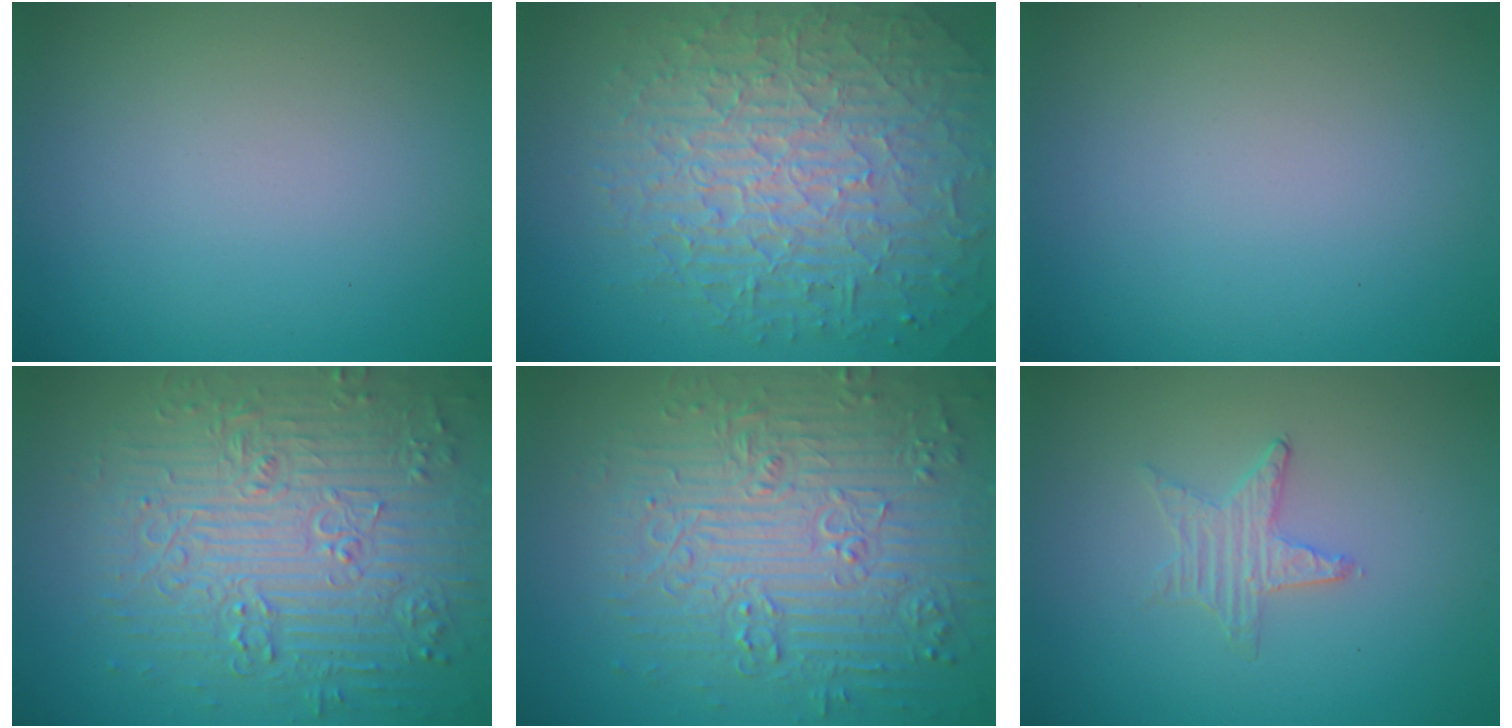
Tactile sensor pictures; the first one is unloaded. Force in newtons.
{"total": 9.8, "press": 6.4, "slide": 7.4}
{"total": 0.0}
{"total": 9.2, "press": 6.8, "slide": 6.2}
{"total": 8.9, "press": 6.7, "slide": 5.8}
{"total": 0.9, "press": 0.9, "slide": 0.2}